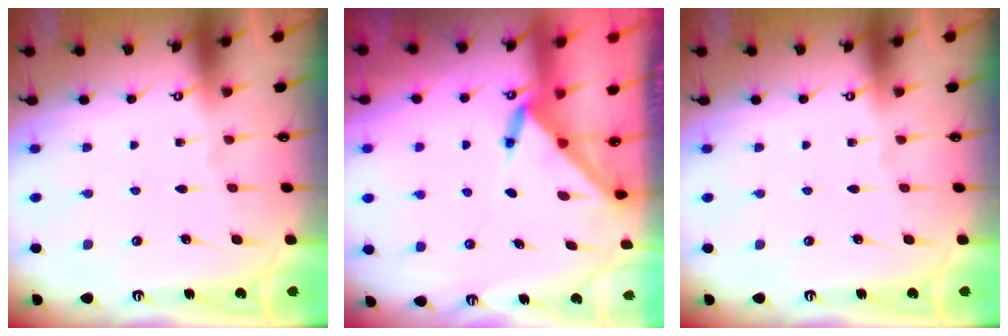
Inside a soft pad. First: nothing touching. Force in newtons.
{"total": 3.6, "press": 3.5, "slide": 0.3}
{"total": 0.0}